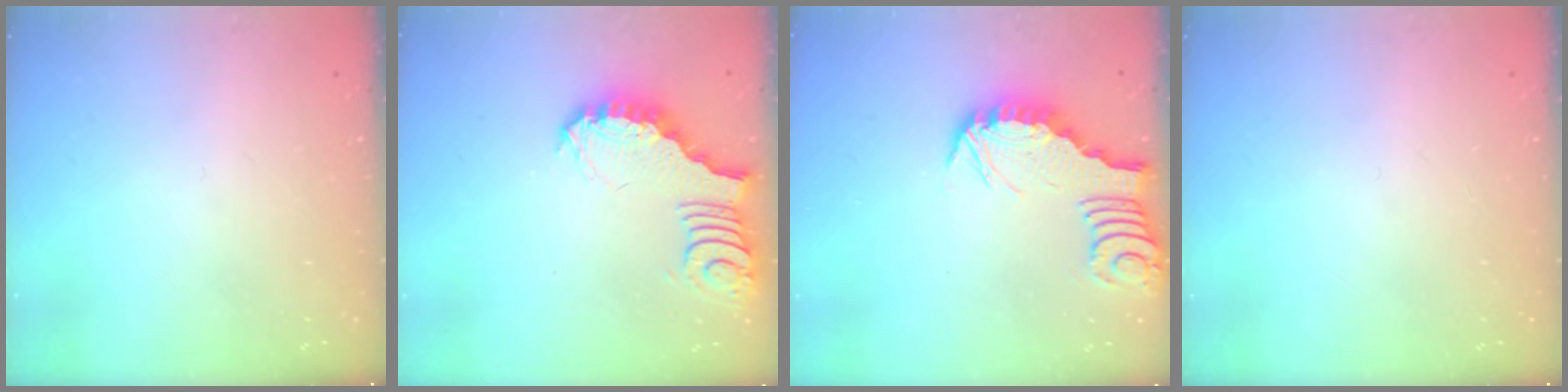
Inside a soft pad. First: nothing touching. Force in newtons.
{"total": 3.8, "press": 3.7, "slide": 0.6}
{"total": 2.7, "press": 2.7, "slide": 0.1}
{"total": 0.0}